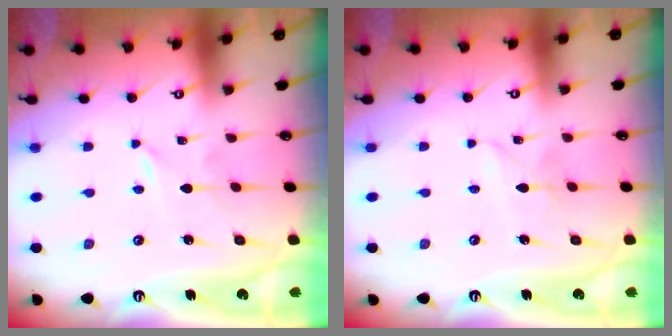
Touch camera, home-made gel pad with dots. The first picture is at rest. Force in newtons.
{"total": 2.6, "press": 2.6, "slide": 0.2}